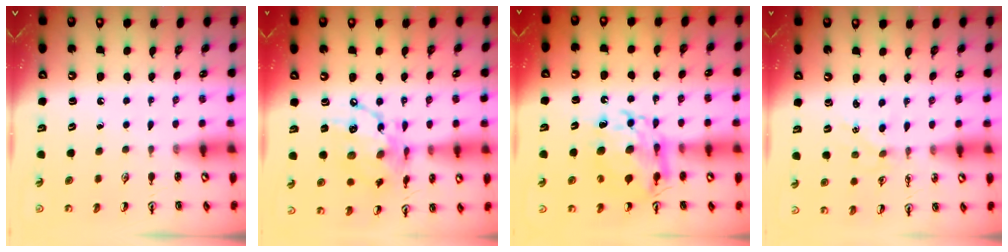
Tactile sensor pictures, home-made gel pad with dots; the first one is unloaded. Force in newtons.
{"total": 15.3, "press": 15.2, "slide": 1.3}
{"total": 13.8, "press": 13.8, "slide": 1.4}
{"total": 2.3, "press": 2.3, "slide": 0.3}